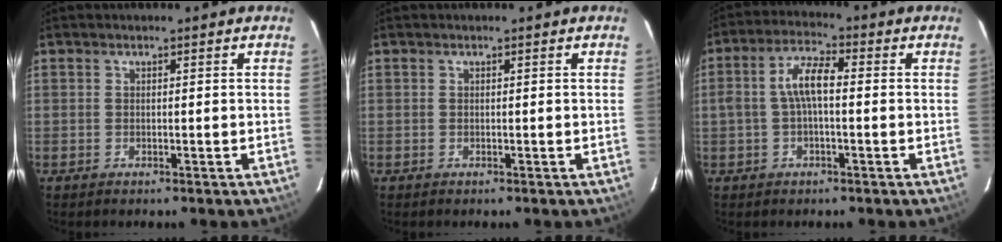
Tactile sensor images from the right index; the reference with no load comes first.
{"total": 0.0}
{"total": 6.2, "force": [-0.3, 2.2, 5.8], "torque": [-0.117, 0.018, -0.006]}